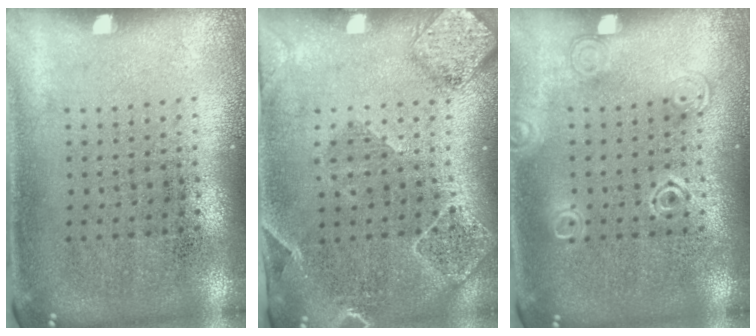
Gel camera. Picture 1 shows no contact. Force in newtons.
{"total": 1.8, "press": 1.7, "slide": 0.5}
{"total": 1.7, "press": 1.7, "slide": 0.3}